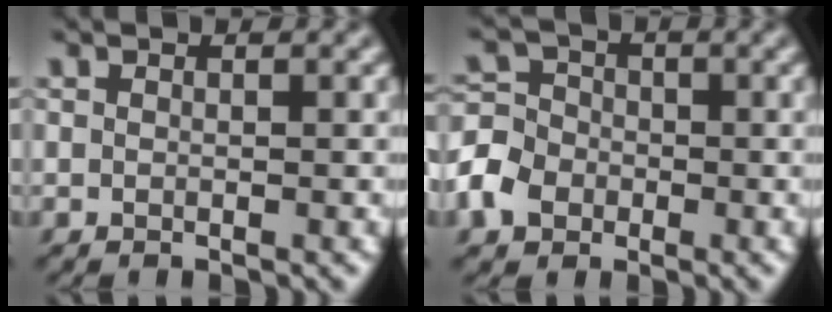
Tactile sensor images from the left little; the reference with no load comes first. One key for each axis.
{"total": 5.8, "fx": -2.5, "fy": 4.7, "fz": 2.3, "tx": -0.044, "ty": -0.006, "tz": -0.066}